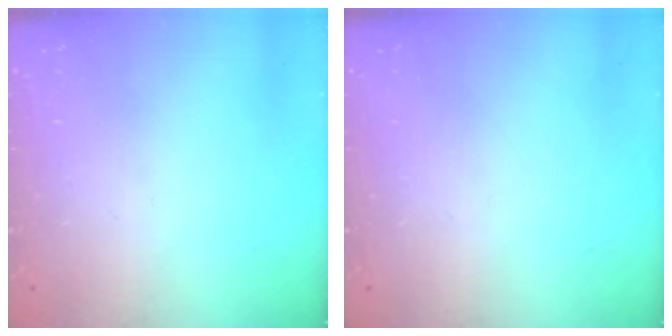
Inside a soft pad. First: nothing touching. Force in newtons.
{"total": 0.0}